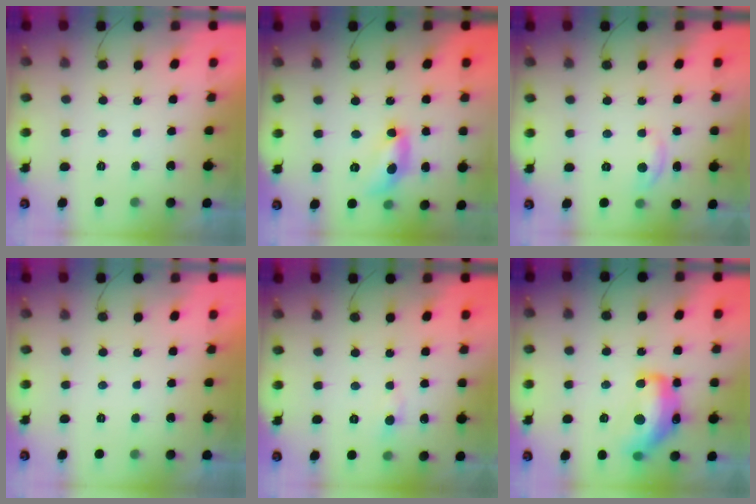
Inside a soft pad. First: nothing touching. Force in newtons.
{"total": 13.3, "press": 13.2, "slide": 0.9}
{"total": 3.6, "press": 3.6, "slide": 0.3}
{"total": 0.0}
{"total": 4.4, "press": 4.3, "slide": 0.7}
{"total": 15.6, "press": 15.6, "slide": 0.9}